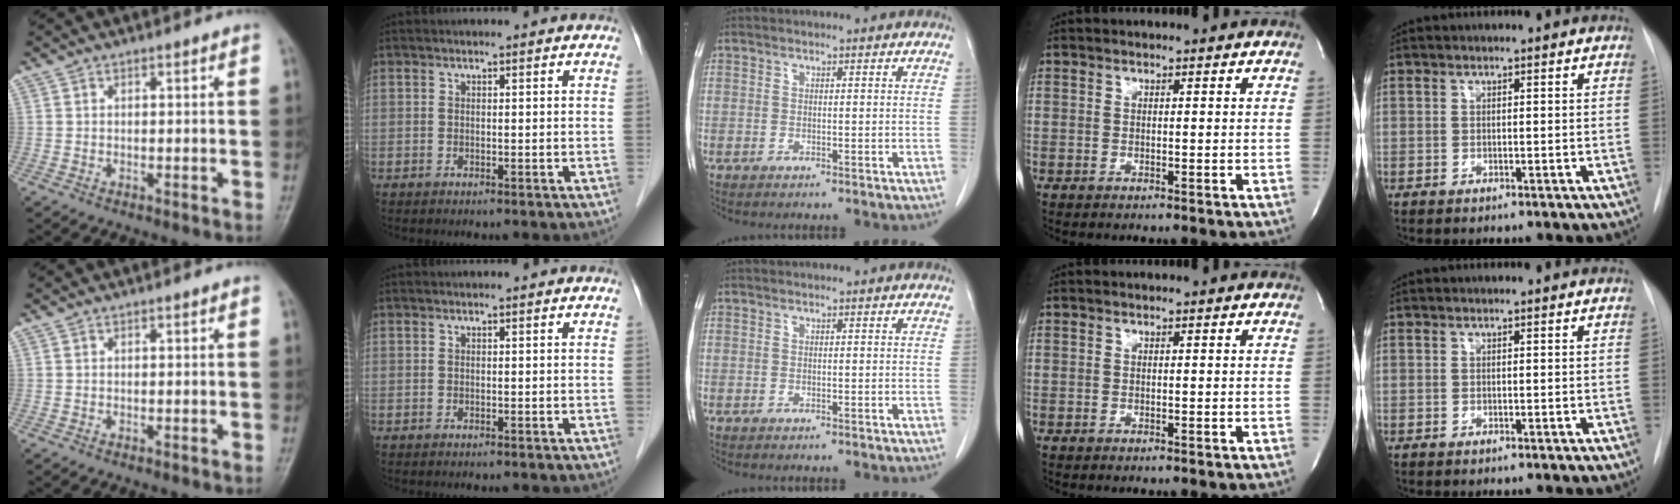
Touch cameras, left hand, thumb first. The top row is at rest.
{}